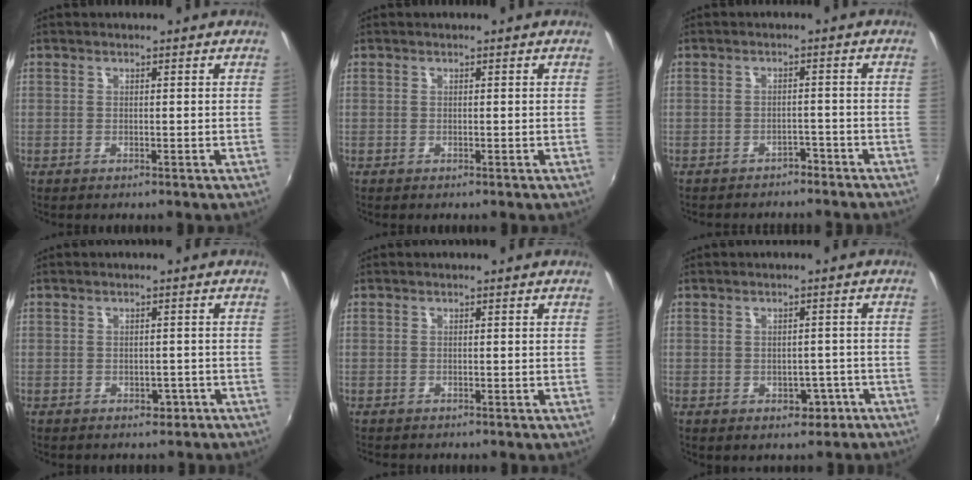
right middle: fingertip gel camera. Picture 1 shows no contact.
{"total": 0.0}
{"total": 5.1, "force": [-4.5, 2.2, 1.1], "torque": [-0.031, 0.001, -0.054]}
{"total": 2.2, "force": [-1.3, 1.8, 0.5], "torque": [-0.009, 0.004, -0.008]}
{"total": 0.5, "force": [-0.4, 0.3, 0.0], "torque": [-0.001, -0.002, -0.008]}
{"total": 4.1, "force": [-2.2, 3.1, 1.7], "torque": [-0.032, 0.009, -0.013]}